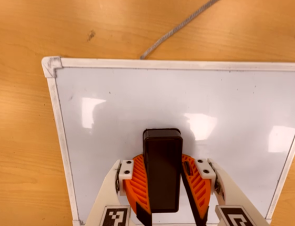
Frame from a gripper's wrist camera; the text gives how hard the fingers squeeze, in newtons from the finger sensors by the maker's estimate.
{"total": 12.7, "left": 13.9, "right": 11.5}